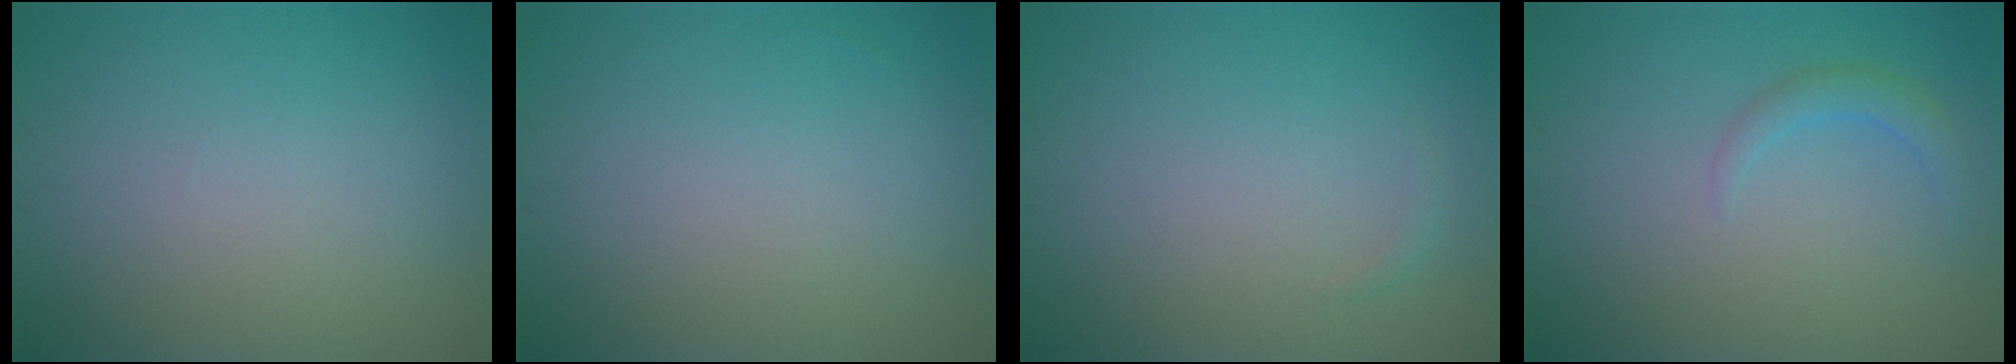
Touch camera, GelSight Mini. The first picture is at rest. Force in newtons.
{"total": 0.0}
{"total": 0.5, "press": 0.5, "slide": 0.0}
{"total": 1.7, "press": 1.7, "slide": 0.2}